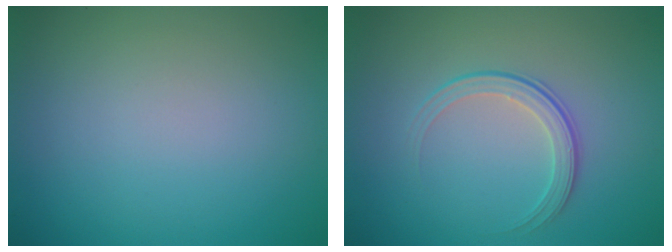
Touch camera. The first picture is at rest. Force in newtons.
{"total": 2.1, "press": 1.5, "slide": 1.5}